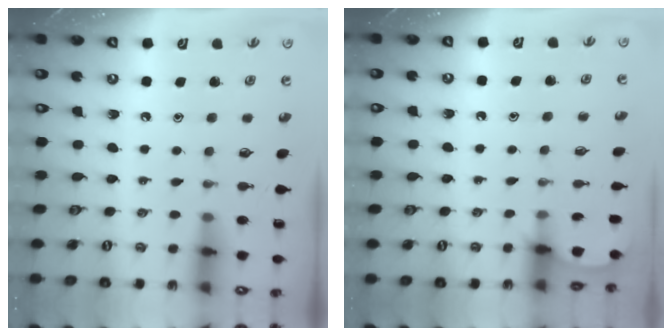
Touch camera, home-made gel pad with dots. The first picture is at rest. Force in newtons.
{"total": 2.6, "press": 2.6, "slide": 0.3}